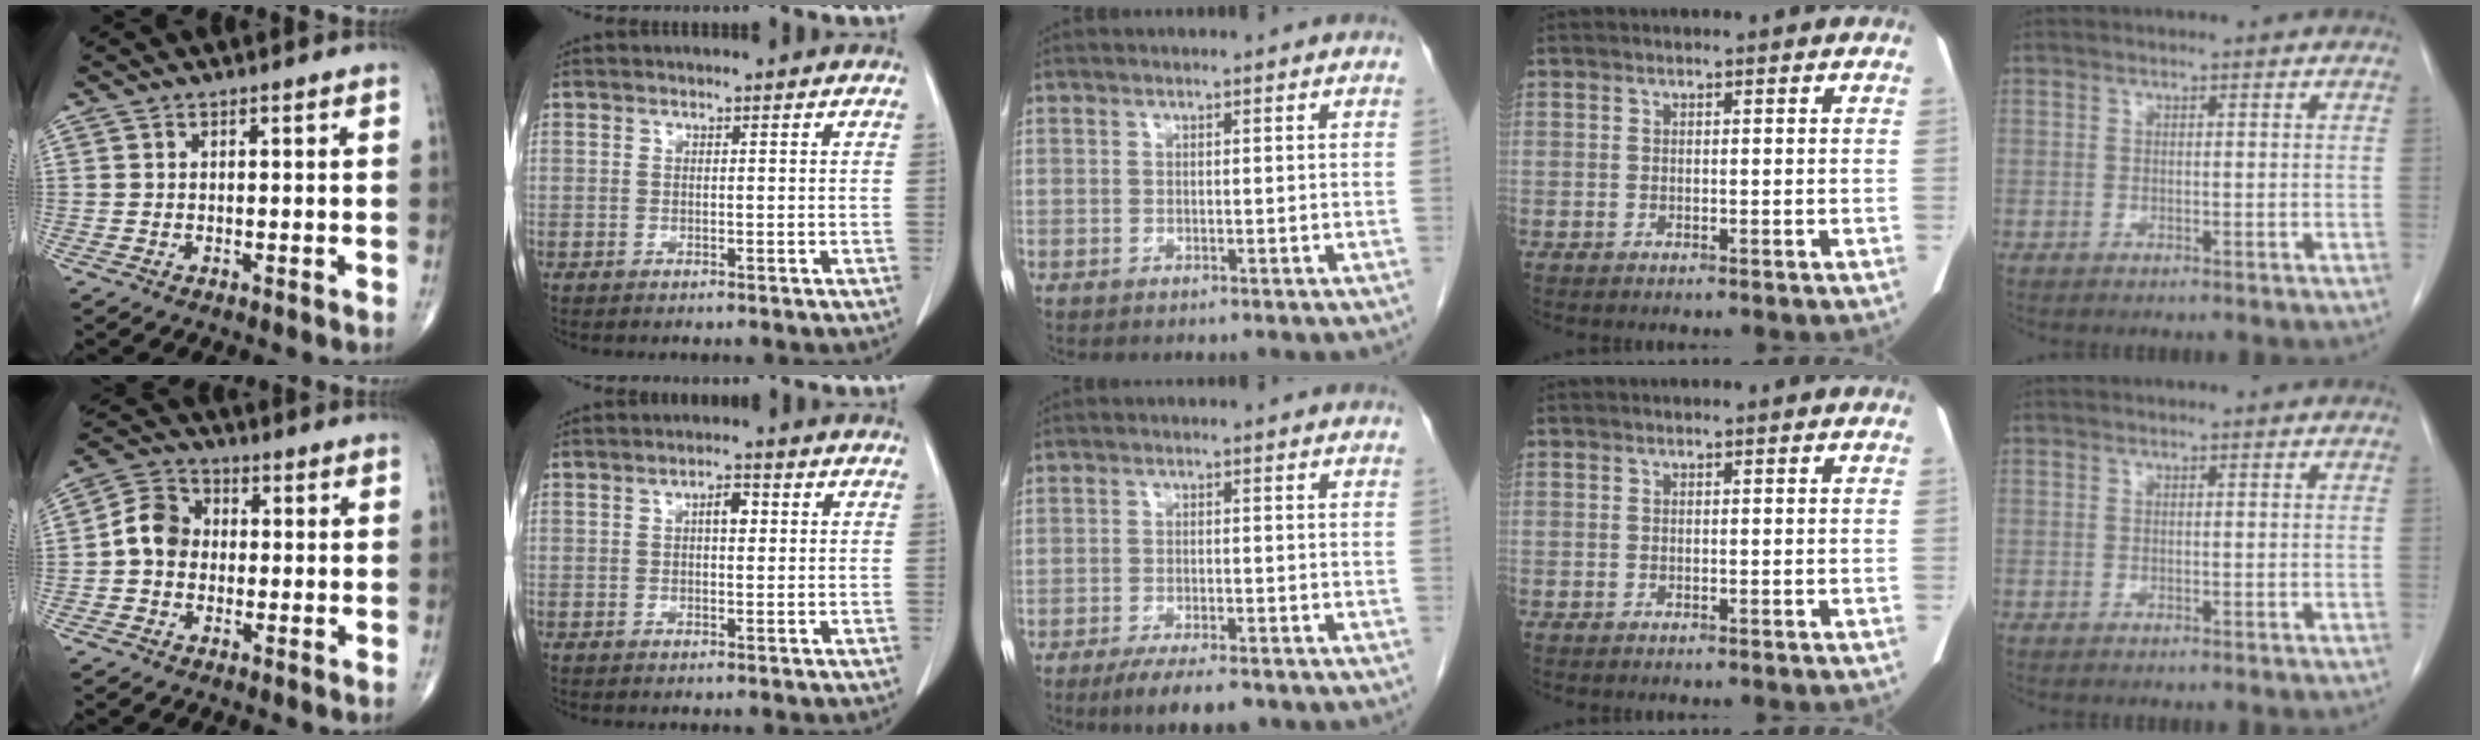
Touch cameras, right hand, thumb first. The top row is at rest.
{"thumb": {"total": 7.1, "force": [-0.5, 5.9, 3.9], "torque": [-0.055, 0.026, -0.023]}, "index": {"total": 2.7, "force": [0.6, 1.1, 2.4], "torque": [-0.036, 0.006, 0.007]}, "middle": {"total": 6.4, "force": [-4.7, 1.3, 4.2], "torque": [-0.061, -0.012, -0.072]}}